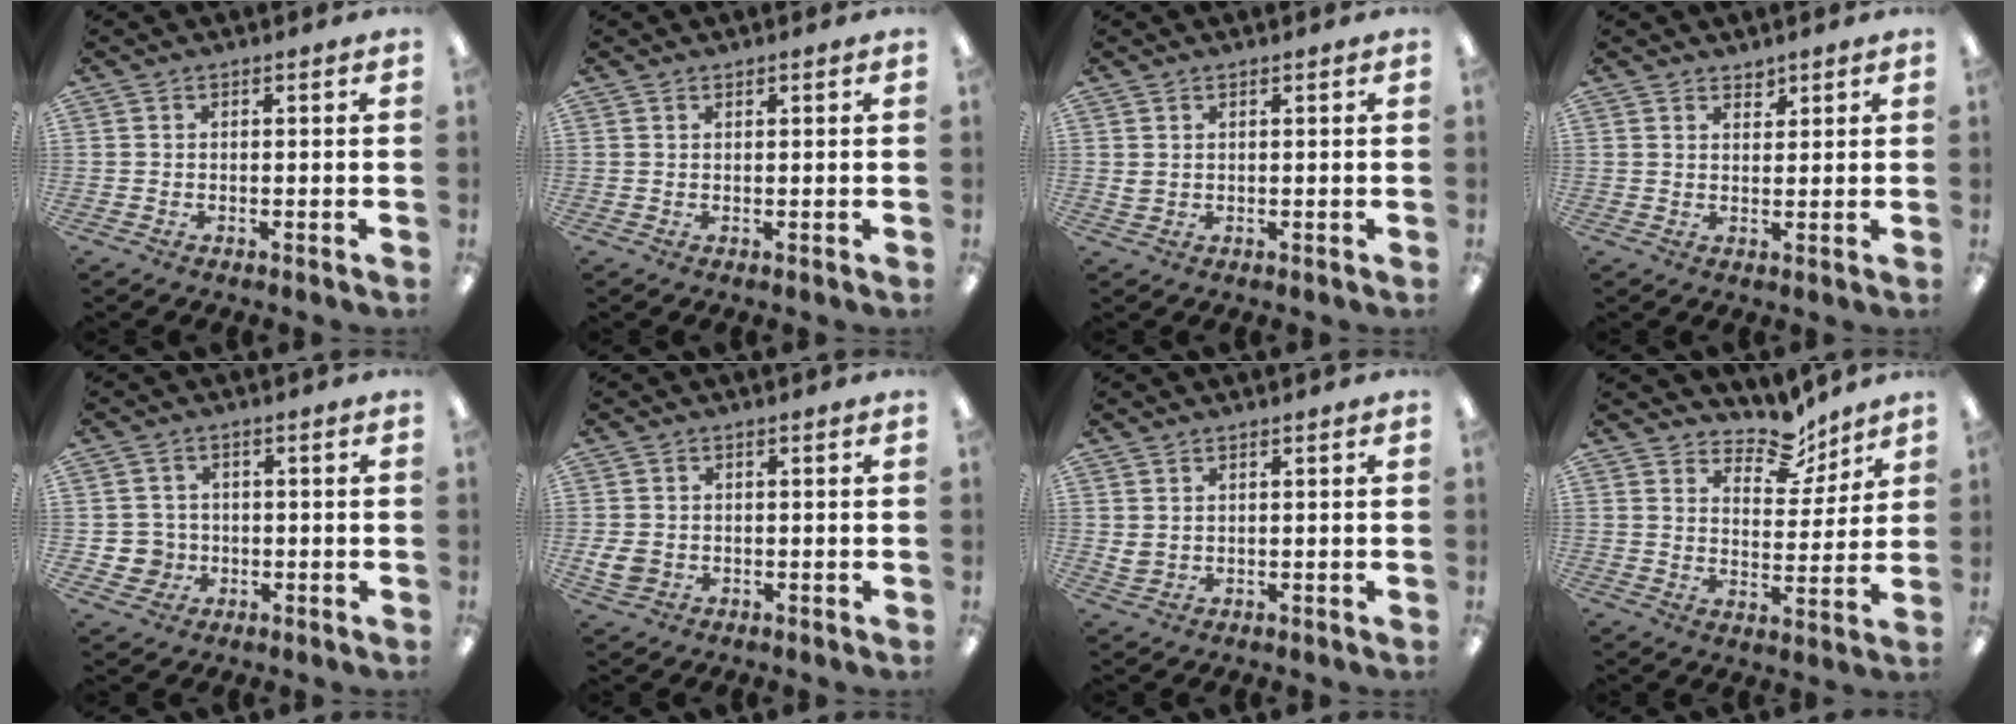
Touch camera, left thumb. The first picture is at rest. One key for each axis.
{"total": 0.6, "fx": 0.6, "fy": 0.2, "fz": 0.1, "tx": -0.004, "ty": 0.001, "tz": 0.011}
{"total": 1.3, "fx": 0.9, "fy": 0.8, "fz": 0.5, "tx": -0.012, "ty": 0.002, "tz": 0.017}
{"total": 2.2, "fx": 2.0, "fy": 0.8, "fz": 0.0, "tx": 0.007, "ty": -0.011, "tz": 0.038}
{"total": 4.7, "fx": -0.6, "fy": 4.6, "fz": 0.7, "tx": -0.011, "ty": 0.009, "tz": -0.008}
{"total": 3.9, "fx": -0.2, "fy": 3.3, "fz": 2.1, "tx": -0.040, "ty": -0.001, "tz": -0.006}
{"total": 2.1, "fx": 1.5, "fy": 1.3, "fz": 0.8, "tx": -0.018, "ty": 0.000, "tz": 0.028}
{"total": 9.8, "fx": 8.0, "fy": 4.6, "fz": 3.1, "tx": -0.038, "ty": -0.060, "tz": 0.142}